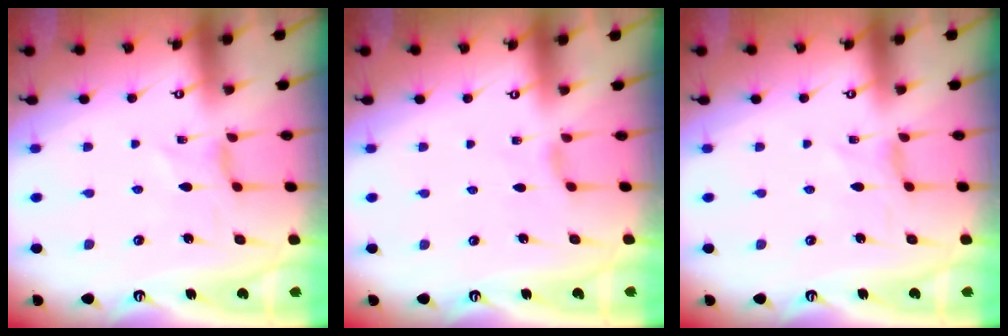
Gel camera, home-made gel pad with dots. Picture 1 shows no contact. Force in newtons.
{"total": 1.8, "press": 1.8, "slide": 0.4}
{"total": 0.0}